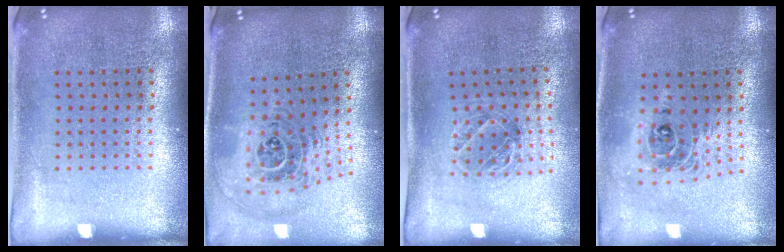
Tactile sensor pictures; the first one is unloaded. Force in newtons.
{"total": 1.7, "press": 1.4, "slide": 0.9}
{"total": 1.1, "press": 1.1, "slide": 0.2}
{"total": 1.8, "press": 1.4, "slide": 1.1}